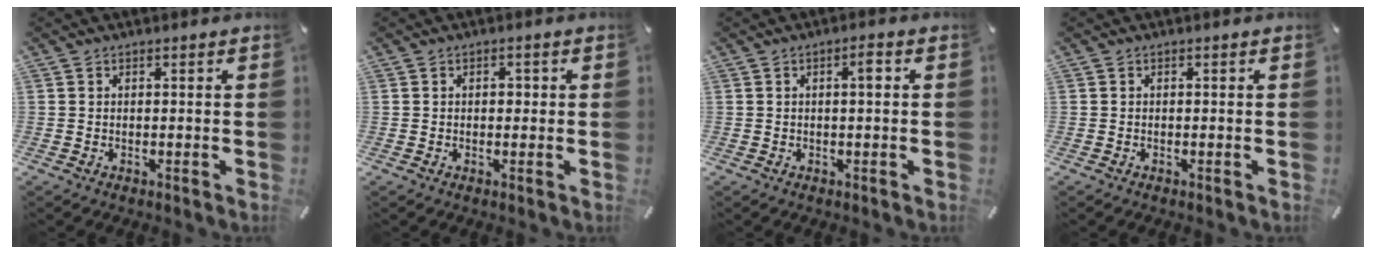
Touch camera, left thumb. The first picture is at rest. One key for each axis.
{"total": 1.5, "fx": 0.0, "fy": 1.2, "fz": 0.9, "tx": -0.003, "ty": 0.001, "tz": -0.007}
{"total": 2.7, "fx": 0.3, "fy": 0.5, "fz": 2.6, "tx": -0.052, "ty": 0.009, "tz": 0.002}
{"total": 0.0}